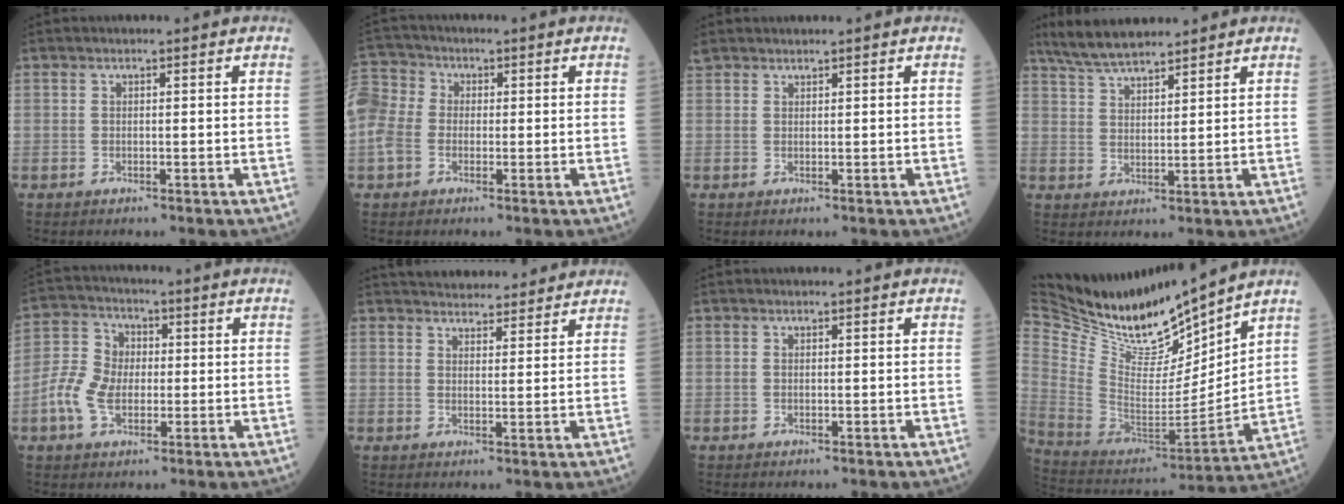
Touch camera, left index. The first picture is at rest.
{"total": 13.0, "force": [0.0, 11.1, 6.9], "torque": [-0.211, 0.040, -0.002]}
{"total": 1.6, "force": [1.6, 0.3, 0.3], "torque": [-0.014, 0.023, 0.035]}
{"total": 7.9, "force": [6.9, 1.2, 3.5], "torque": [-0.074, 0.019, 0.131]}
{"total": 7.7, "force": [-1.5, 5.7, 5.0], "torque": [-0.128, 0.017, -0.034]}
{"total": 11.2, "force": [10.5, 2.8, 2.9], "torque": [-0.031, 0.017, 0.138]}
{"total": 0.0}
{"total": 20.5, "force": [18.3, 4.3, 8.2], "torque": [-0.183, -0.025, 0.347]}